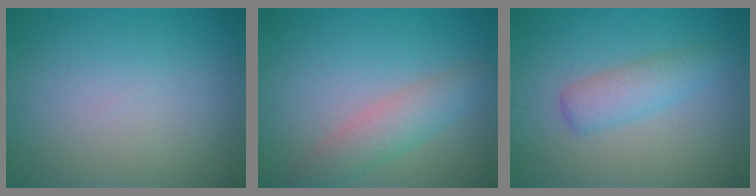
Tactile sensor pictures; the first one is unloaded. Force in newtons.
{"total": 3.3, "press": 3.3, "slide": 0.2}
{"total": 2.8, "press": 2.8, "slide": 0.0}